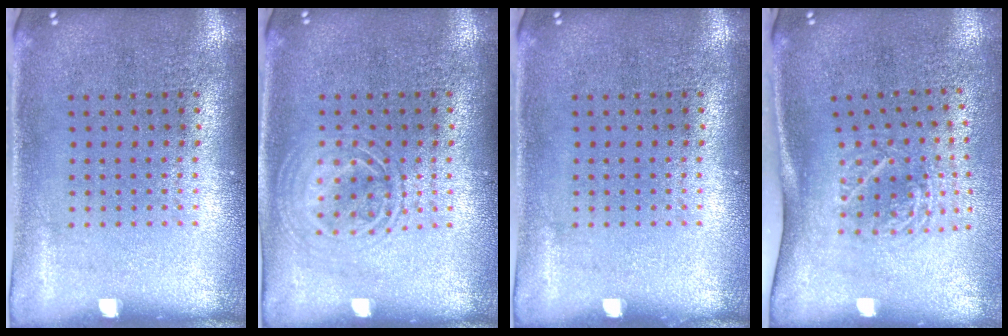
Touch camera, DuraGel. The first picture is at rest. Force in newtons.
{"total": 1.2, "press": 1.2, "slide": 0.1}
{"total": 0.0}
{"total": 1.9, "press": 1.3, "slide": 1.4}